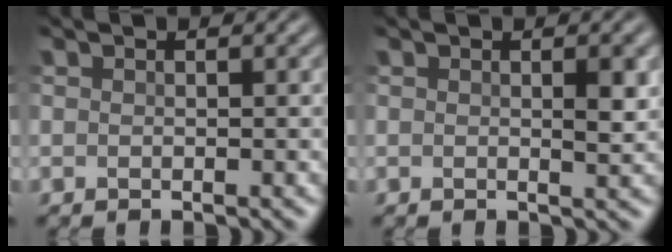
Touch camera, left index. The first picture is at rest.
{"total": 1.9, "force": [0.3, 0.8, 1.7], "torque": [-0.026, -0.001, 0.008]}